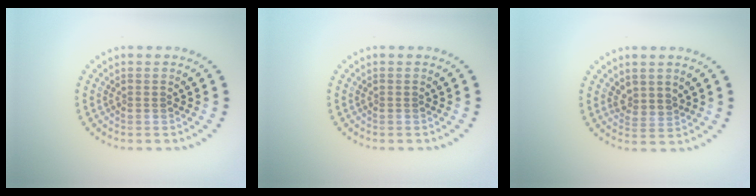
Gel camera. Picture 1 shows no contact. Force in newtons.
{"total": 0.0}
{"total": 1.7, "press": 1.3, "slide": 1.0}